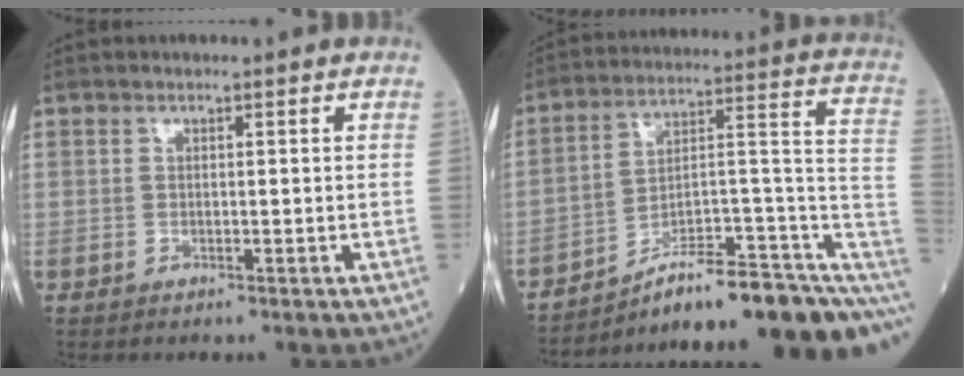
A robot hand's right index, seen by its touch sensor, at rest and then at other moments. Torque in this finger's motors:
{"motor_torque": [-0.56, -1.15, 0.69, 0.12]}